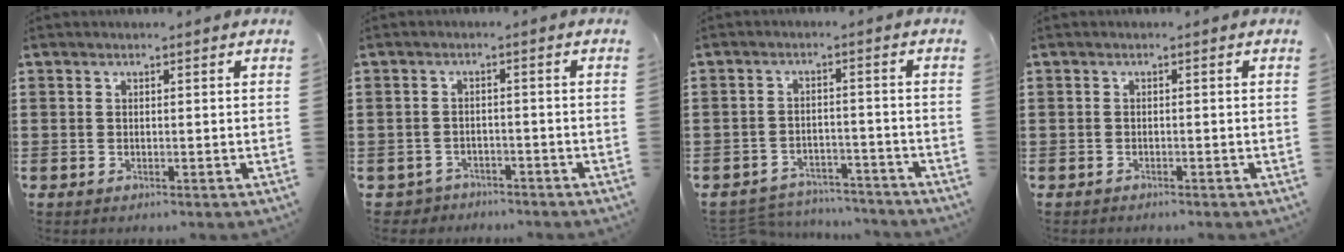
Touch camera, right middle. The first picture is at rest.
{"total": 2.6, "force": [-2.5, 0.8, -0.3], "torque": [-0.005, 0.000, -0.056]}
{"total": 4.2, "force": [-4.1, 0.6, 0.1], "torque": [-0.013, 0.003, -0.091]}
{"total": 0.7, "force": [-0.6, 0.2, 0.0], "torque": [-0.001, 0.001, -0.014]}